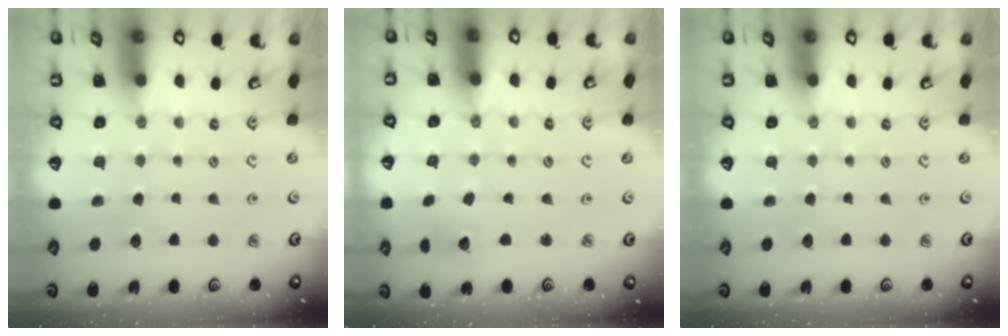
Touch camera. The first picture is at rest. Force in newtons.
{"total": 1.8, "press": 1.7, "slide": 0.3}
{"total": 0.0}